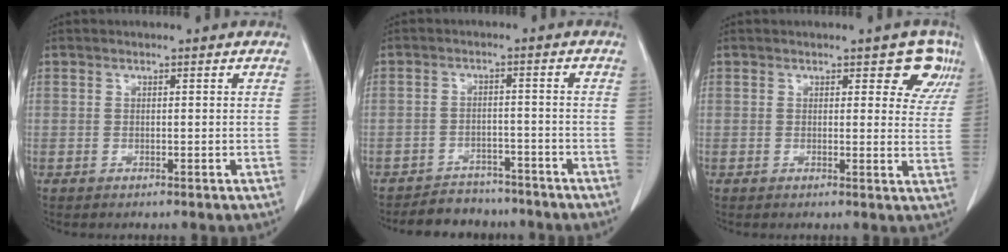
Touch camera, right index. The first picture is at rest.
{"total": 7.4, "force": [-6.6, 3.1, 0.8], "torque": [-0.004, 0.007, -0.093]}
{"total": 5.4, "force": [3.2, 2.8, 3.4], "torque": [-0.014, -0.003, 0.025]}